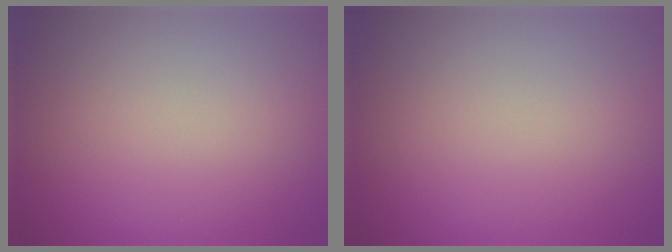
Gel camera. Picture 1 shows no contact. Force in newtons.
{"total": 0.0}